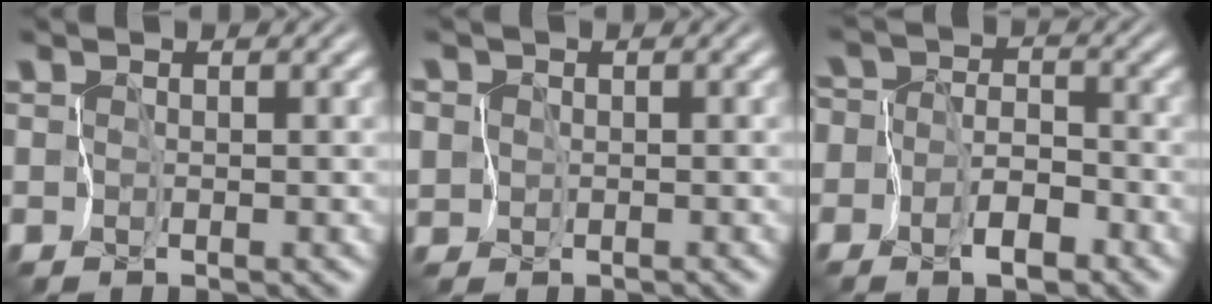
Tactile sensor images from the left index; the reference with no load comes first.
{"total": 4.0, "force": [0.0, 3.7, 1.4], "torque": [-0.052, 0.008, -0.040]}
{"total": 4.0, "force": [-1.6, 2.8, 2.4], "torque": [-0.024, 0.004, -0.046]}